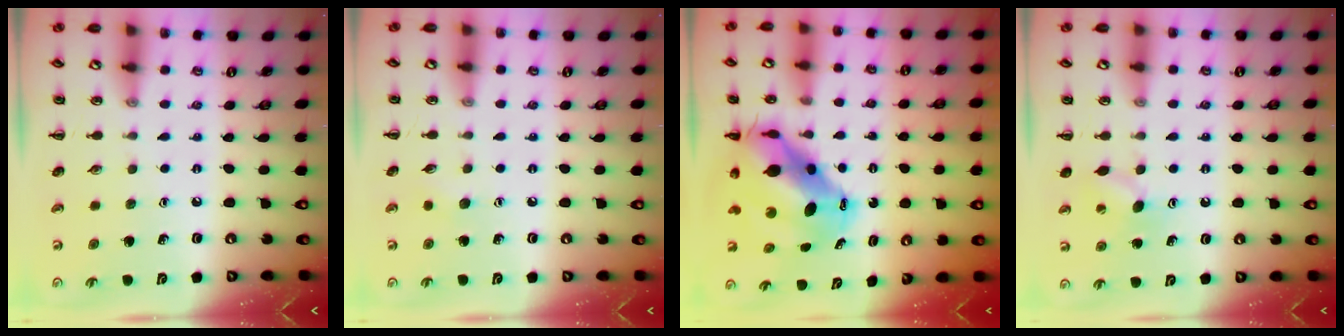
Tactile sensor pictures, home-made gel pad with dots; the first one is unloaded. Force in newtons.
{"total": 3.6, "press": 3.4, "slide": 1.0}
{"total": 12.2, "press": 11.8, "slide": 3.2}
{"total": 7.4, "press": 7.3, "slide": 1.4}